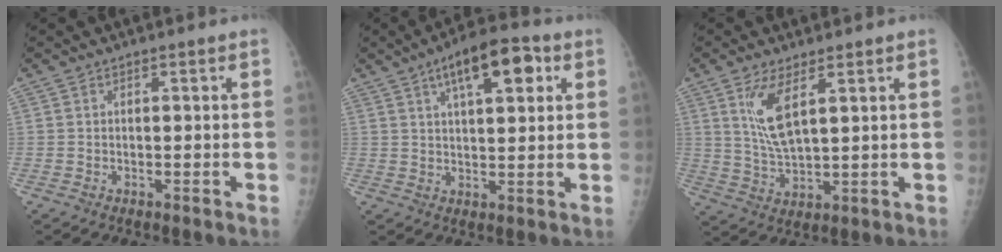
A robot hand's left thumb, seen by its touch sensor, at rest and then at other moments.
{"total": 11.6, "force": [5.2, 4.4, 9.4], "torque": [-0.123, 0.000, 0.077]}
{"total": 7.9, "force": [3.5, 2.5, 6.7], "torque": [-0.130, -0.024, 0.078]}